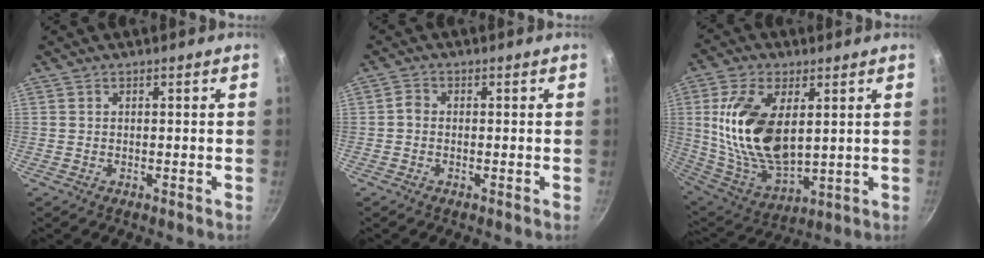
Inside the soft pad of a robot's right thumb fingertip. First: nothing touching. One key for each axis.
{"total": 1.5, "fx": -0.5, "fy": 1.1, "fz": 0.8, "tx": -0.015, "ty": 0.010, "tz": -0.014}
{"total": 18.8, "fx": 3.6, "fy": 10.2, "fz": 15.4, "tx": -0.287, "ty": -0.023, "tz": 0.083}